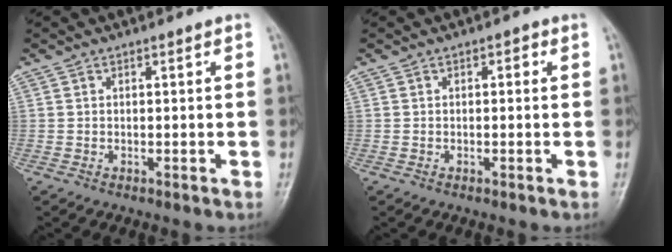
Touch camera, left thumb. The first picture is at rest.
{"total": 1.0, "force": [0.1, 0.7, 0.7], "torque": [0.001, 0.004, -0.007]}